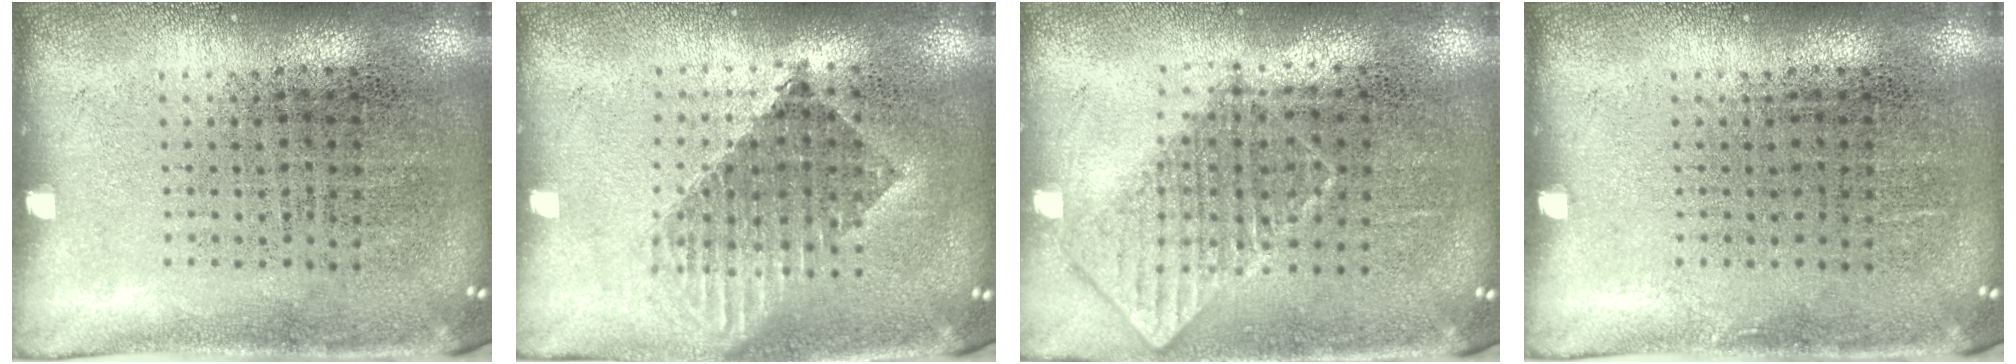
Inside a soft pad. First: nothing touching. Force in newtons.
{"total": 1.6, "press": 1.3, "slide": 0.9}
{"total": 0.8, "press": 0.8, "slide": 0.1}
{"total": 0.0}